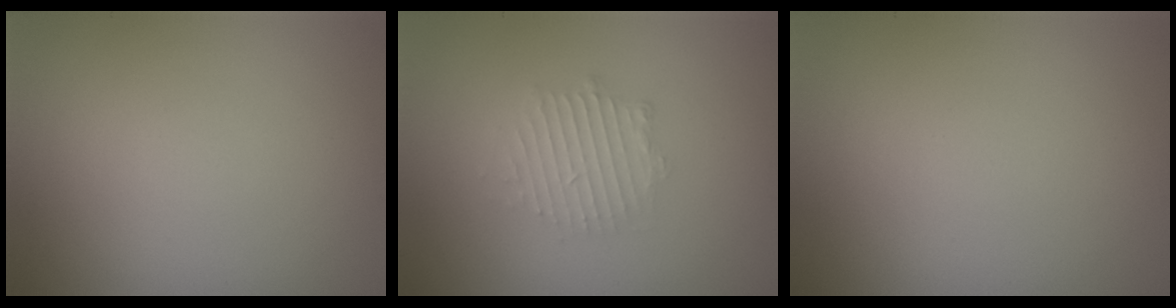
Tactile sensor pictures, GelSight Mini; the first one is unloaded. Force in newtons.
{"total": 2.4, "press": 2.4, "slide": 0.3}
{"total": 0.0}